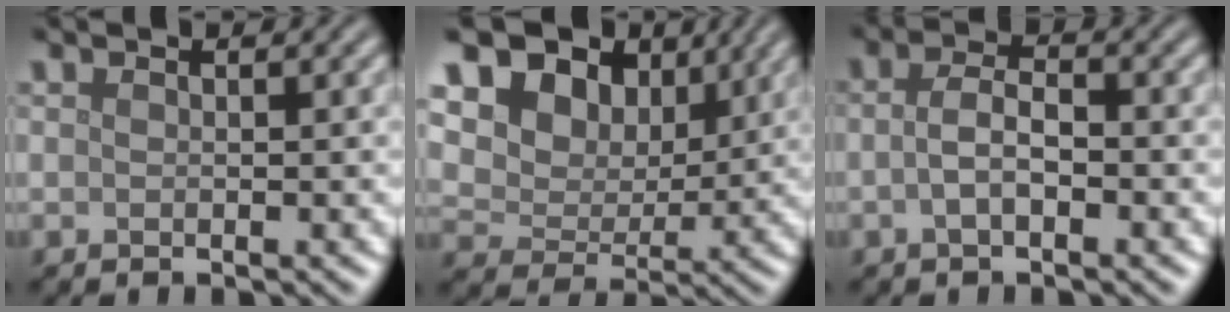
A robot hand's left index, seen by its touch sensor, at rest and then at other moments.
{"total": 14.1, "force": [7.2, 9.6, 7.3], "torque": [-0.134, 0.030, 0.131]}
{"total": 2.5, "force": [-0.6, 1.0, 2.2], "torque": [-0.048, 0.002, -0.017]}